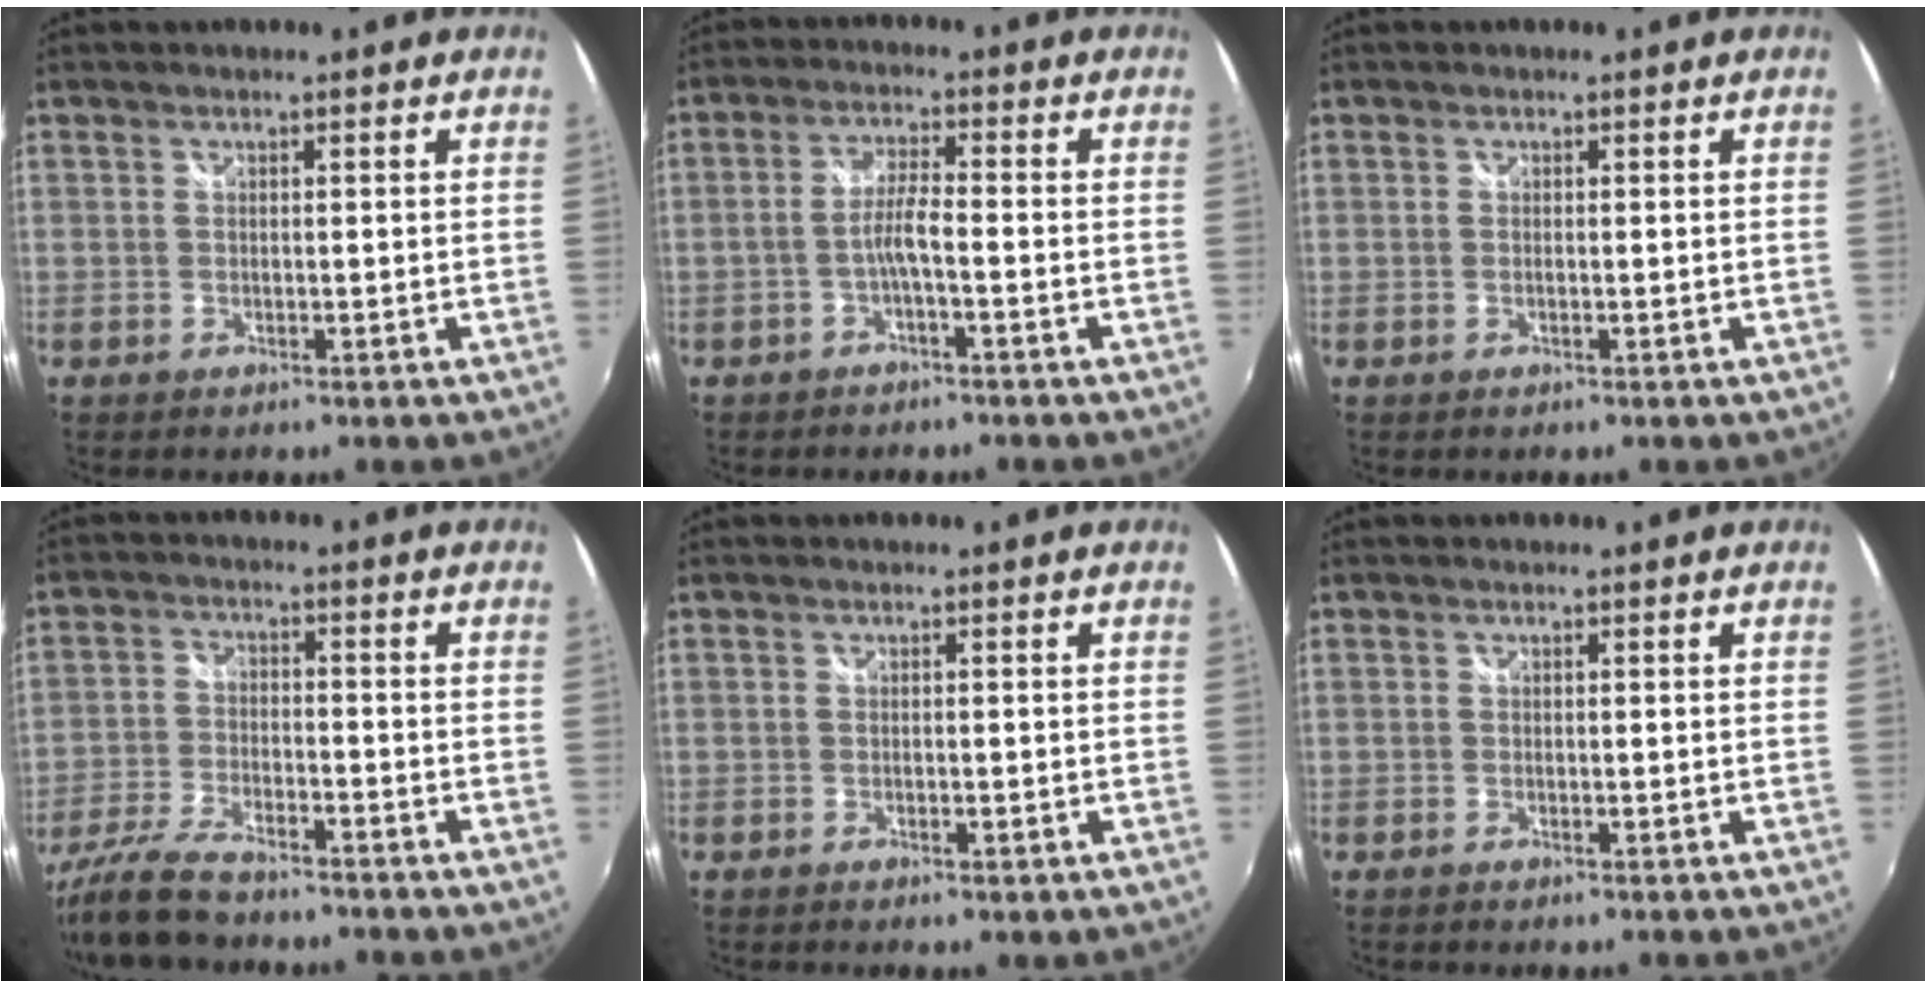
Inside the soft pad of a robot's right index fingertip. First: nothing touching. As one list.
[{"total": 3.5, "force": [-1.6, 0.1, 3.1], "torque": [-0.065, 0.006, -0.030]}, {"total": 0.0}, {"total": 11.9, "force": [-9.8, 3.3, 6.0], "torque": [-0.143, -0.024, -0.187]}, {"total": 1.1, "force": [-0.6, 0.4, 0.9], "torque": [-0.015, 0.000, -0.007]}, {"total": 0.5, "force": [-0.5, 0.2, 0.2], "torque": [-0.003, -0.002, -0.011]}]